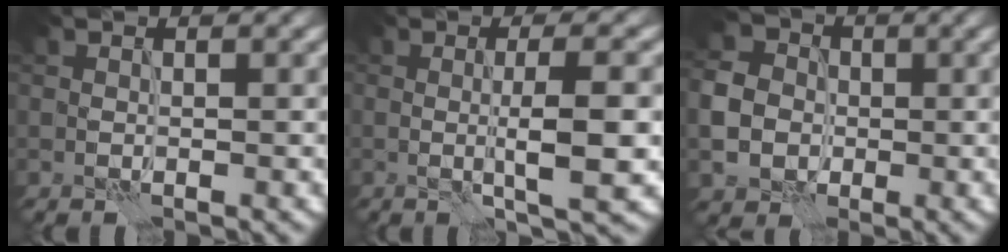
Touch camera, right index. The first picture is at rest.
{"total": 5.0, "force": [-0.5, 0.9, 4.9], "torque": [-0.073, 0.002, -0.007]}
{"total": 5.3, "force": [-0.7, 4.8, 2.1], "torque": [-0.064, 0.001, -0.010]}